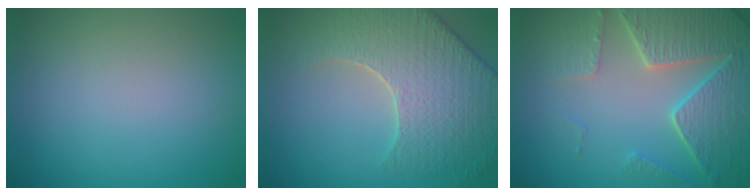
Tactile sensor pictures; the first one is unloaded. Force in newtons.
{"total": 6.6, "press": 5.7, "slide": 3.4}
{"total": 6.7, "press": 5.4, "slide": 4.0}